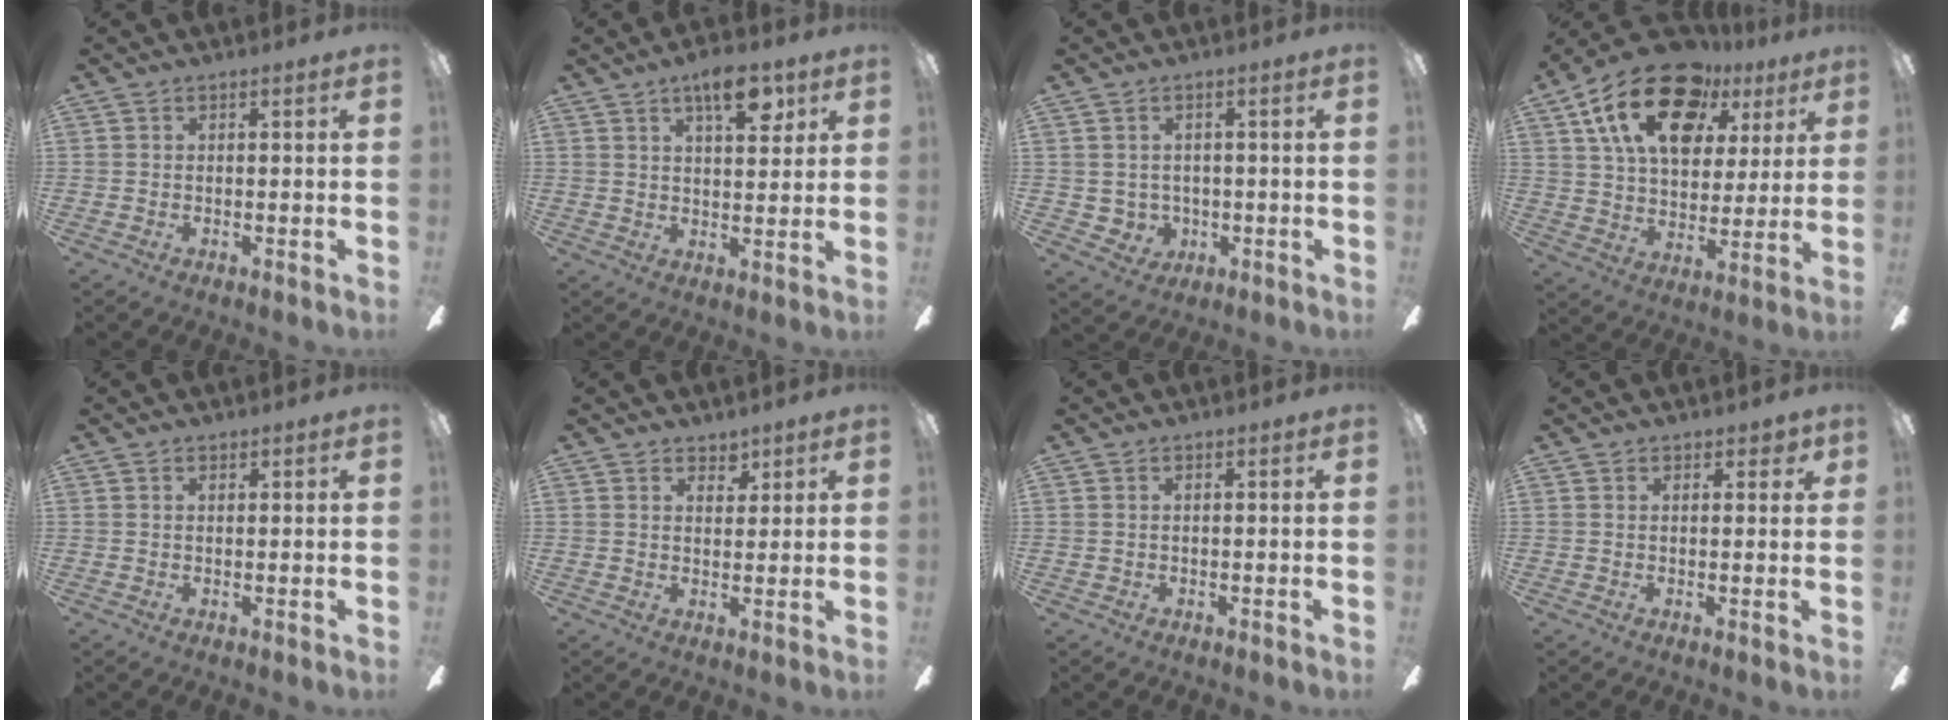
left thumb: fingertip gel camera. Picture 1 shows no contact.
{"total": 9.2, "force": [5.0, 3.5, 6.9], "torque": [-0.094, -0.016, 0.078]}
{"total": 3.1, "force": [-0.1, 3.0, 0.8], "torque": [-0.029, -0.002, -0.003]}
{"total": 21.6, "force": [11.6, 12.5, 13.2], "torque": [-0.228, -0.037, 0.205]}
{"total": 0.8, "force": [0.6, 0.5, 0.3], "torque": [0.001, -0.002, 0.009]}
{"total": 3.4, "force": [2.8, 1.9, 0.5], "torque": [-0.001, -0.011, 0.049]}
{"total": 0.5, "force": [-0.4, 0.1, 0.3], "torque": [-0.006, 0.002, -0.009]}
{"total": 1.9, "force": [1.0, 1.1, 1.2], "torque": [-0.009, 0.000, 0.013]}